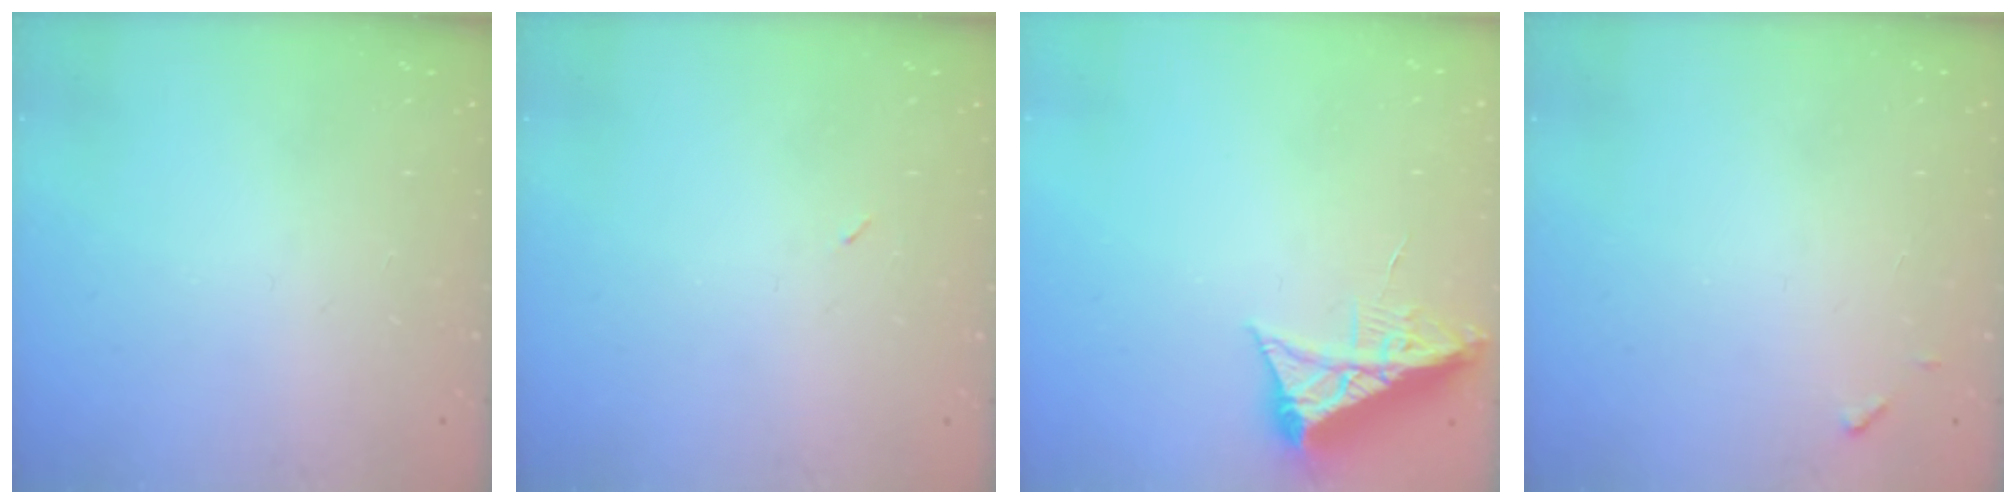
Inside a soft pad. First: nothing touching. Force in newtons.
{"total": 2.2, "press": 2.1, "slide": 0.9}
{"total": 7.1, "press": 7.1, "slide": 0.8}
{"total": 4.6, "press": 4.6, "slide": 0.3}